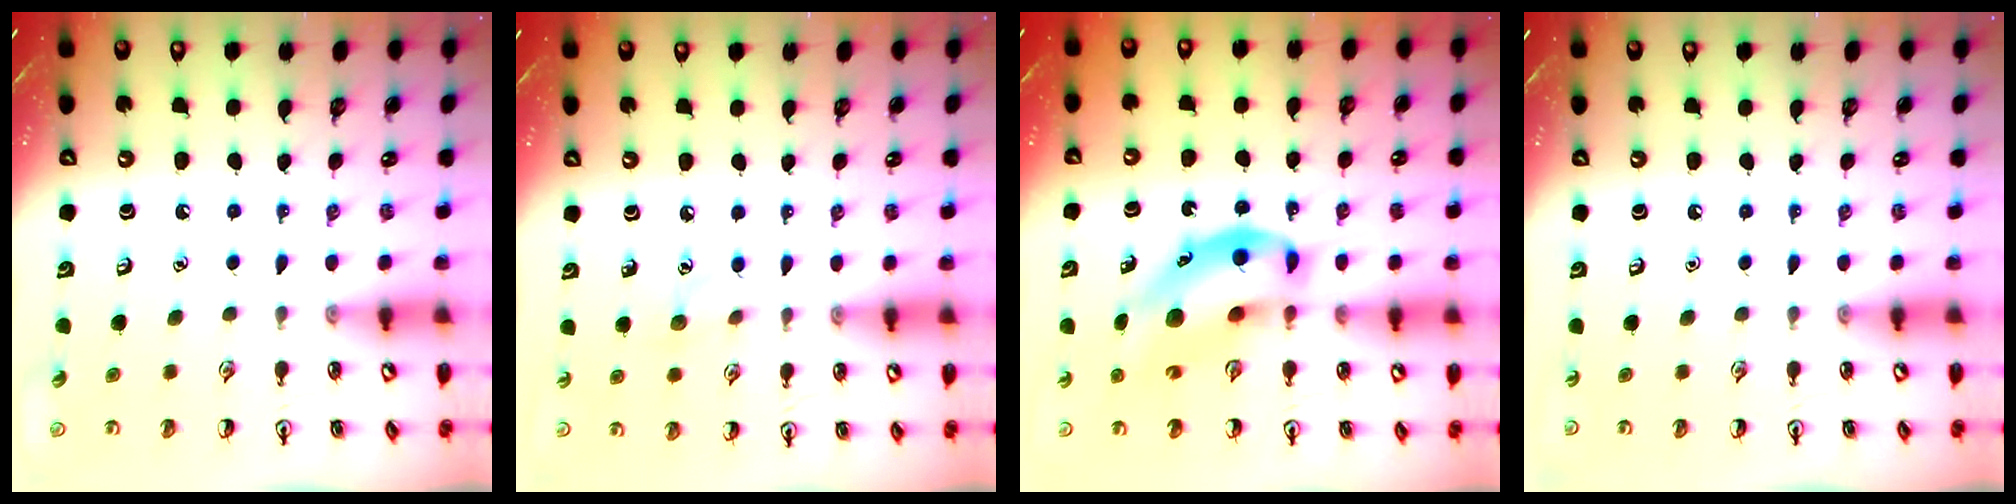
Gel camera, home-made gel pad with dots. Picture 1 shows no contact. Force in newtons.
{"total": 5.6, "press": 5.3, "slide": 1.6}
{"total": 12.3, "press": 11.9, "slide": 3.2}
{"total": 0.0}